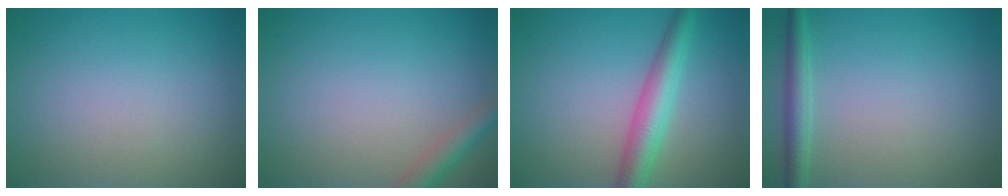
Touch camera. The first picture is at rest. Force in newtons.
{"total": 2.3, "press": 2.3, "slide": 0.1}
{"total": 4.3, "press": 4.3, "slide": 0.1}
{"total": 2.3, "press": 2.3, "slide": 0.1}